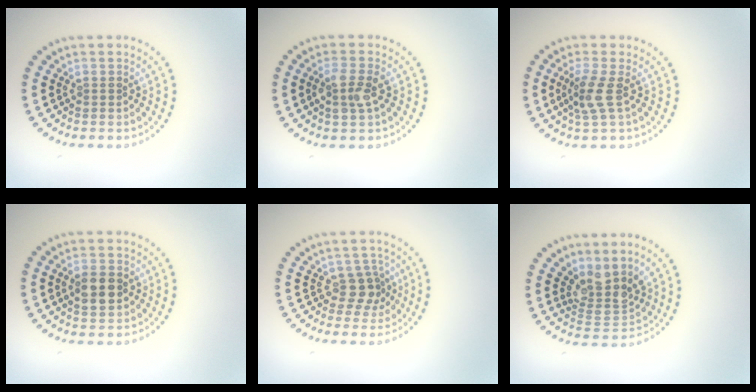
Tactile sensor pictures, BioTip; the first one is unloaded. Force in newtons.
{"total": 2.5, "press": 2.5, "slide": 0.5}
{"total": 2.5, "press": 2.2, "slide": 1.2}
{"total": 3.4, "press": 3.4, "slide": 0.1}
{"total": 2.3, "press": 1.9, "slide": 1.3}
{"total": 3.6, "press": 2.7, "slide": 2.4}